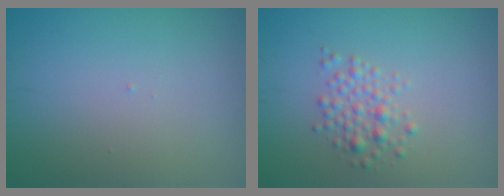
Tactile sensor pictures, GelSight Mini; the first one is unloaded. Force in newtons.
{"total": 2.1, "press": 2.1, "slide": 0.2}